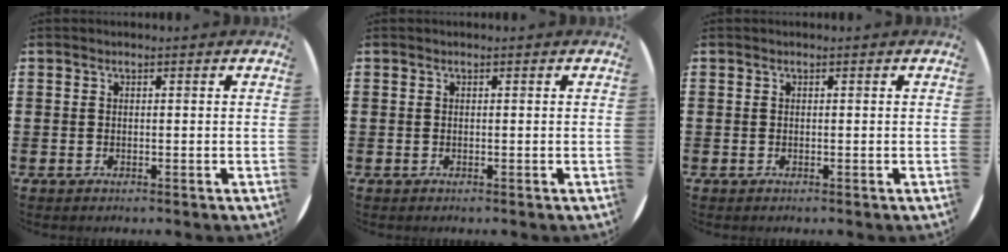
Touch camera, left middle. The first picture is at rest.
{"total": 0.0}
{"total": 0.0}